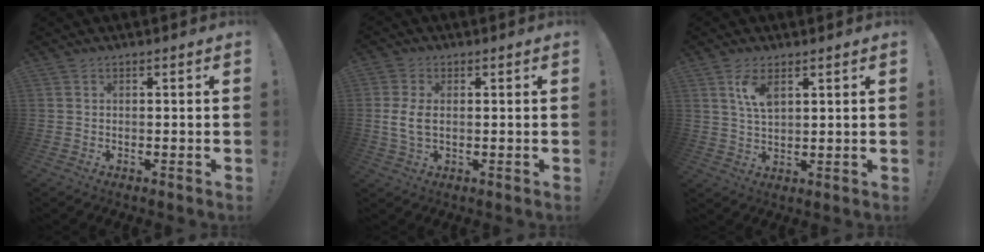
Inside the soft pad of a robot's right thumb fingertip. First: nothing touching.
{"total": 5.1, "force": [0.5, 3.0, 4.2], "torque": [-0.070, -0.003, 0.008]}
{"total": 6.3, "force": [3.2, 2.8, 4.6], "torque": [-0.083, -0.009, 0.056]}